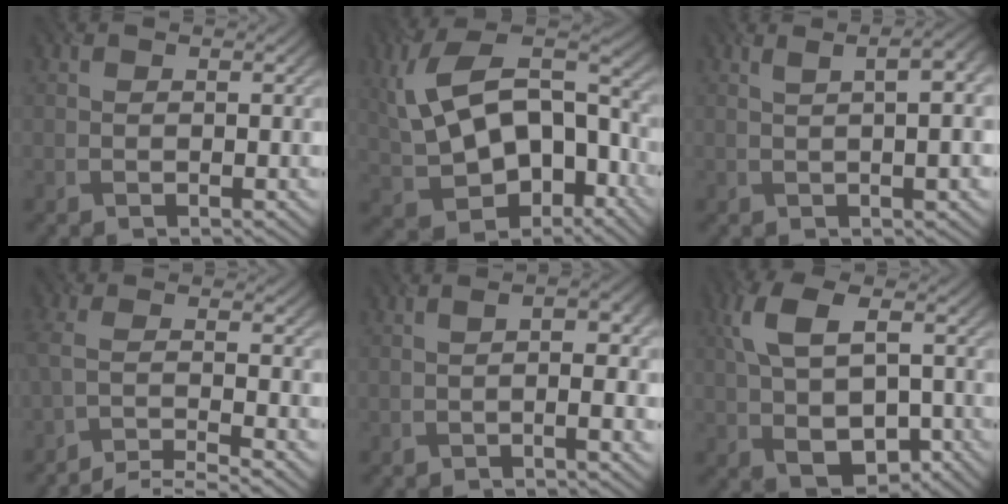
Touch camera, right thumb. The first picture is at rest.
{"total": 14.8, "force": [-0.7, 9.3, 11.4], "torque": [-0.233, 0.005, -0.011]}
{"total": 6.7, "force": [1.2, 2.0, 6.3], "torque": [-0.059, 0.024, 0.011]}
{"total": 5.6, "force": [-4.5, 1.0, 3.2], "torque": [-0.051, -0.003, -0.089]}
{"total": 4.6, "force": [-0.5, 1.4, 4.3], "torque": [-0.060, -0.001, -0.003]}
{"total": 10.4, "force": [-0.4, 6.3, 8.2], "torque": [-0.180, -0.003, -0.004]}